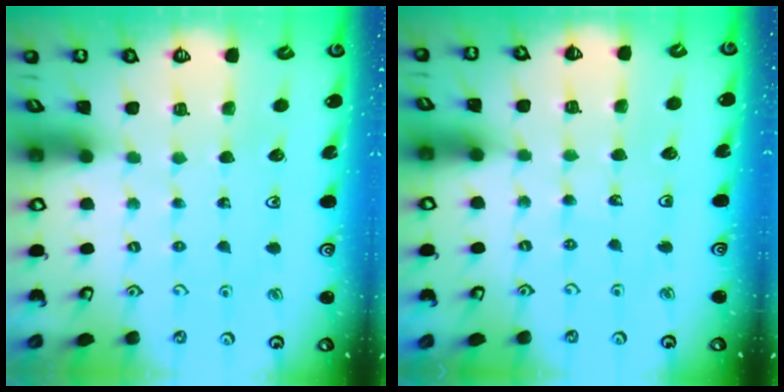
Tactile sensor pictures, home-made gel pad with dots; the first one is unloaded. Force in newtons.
{"total": 4.3, "press": 4.0, "slide": 1.4}